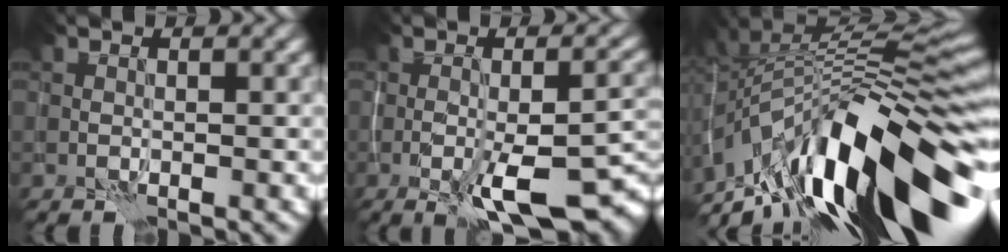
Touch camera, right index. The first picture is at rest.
{"total": 8.4, "force": [-3.2, 2.8, 7.3], "torque": [-0.126, -0.013, -0.052]}
{"total": 14.8, "force": [-6.5, 5.8, 12.0], "torque": [-0.205, 0.019, -0.121]}